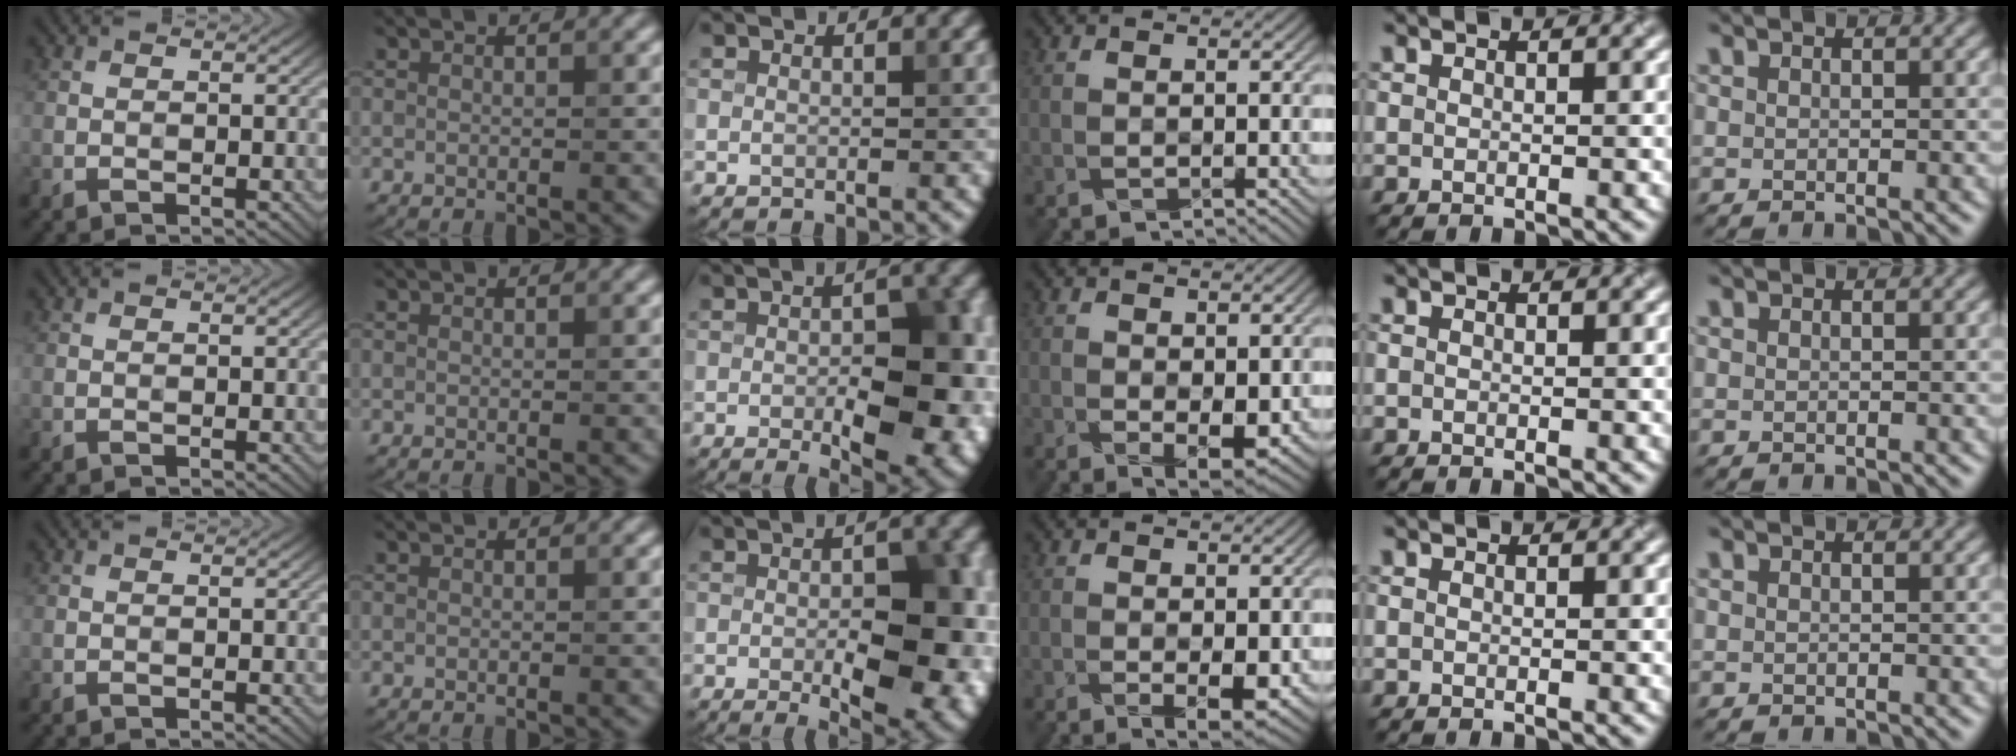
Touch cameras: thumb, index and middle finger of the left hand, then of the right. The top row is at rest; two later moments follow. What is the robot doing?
{"motion": "wrap", "object": "arm wrap"}